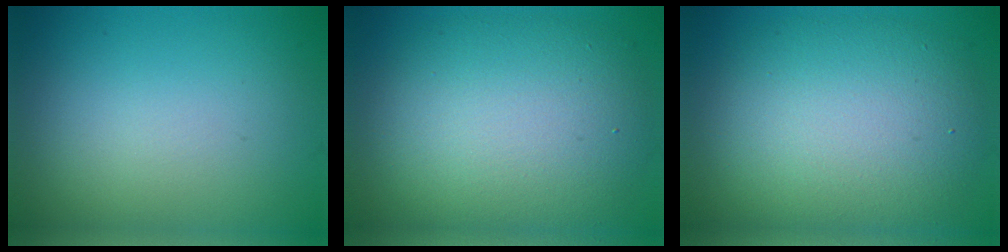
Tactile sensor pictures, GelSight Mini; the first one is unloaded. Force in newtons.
{"total": 9.9, "press": 9.9, "slide": 0.7}
{"total": 9.5, "press": 9.5, "slide": 0.4}